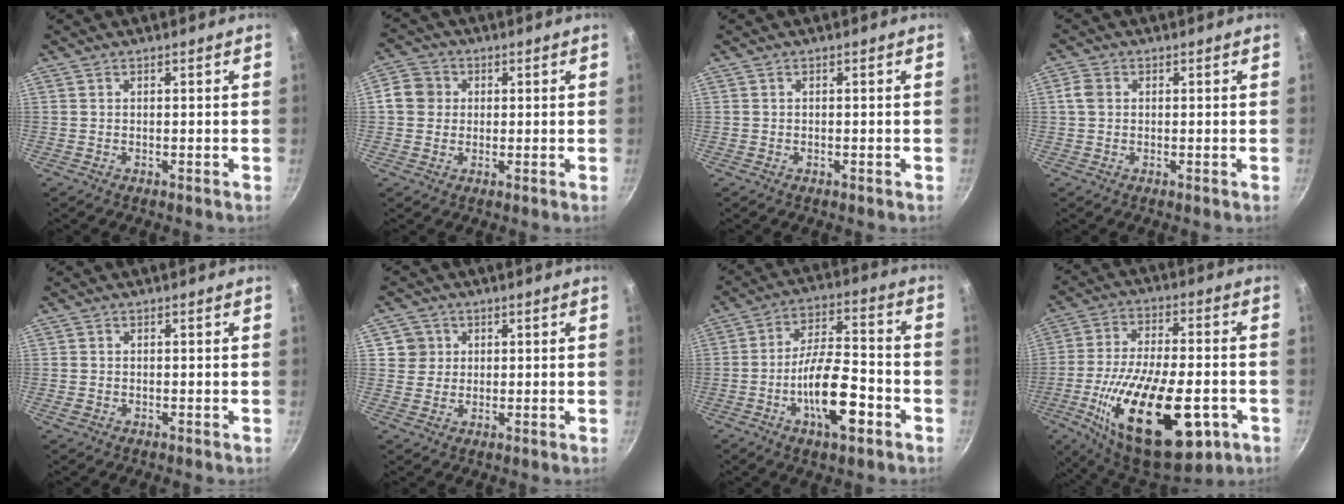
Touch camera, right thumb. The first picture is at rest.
{"total": 5.6, "force": [0.7, 5.2, 2.1], "torque": [-0.008, 0.005, -0.003]}
{"total": 0.0}
{"total": 3.0, "force": [0.4, 2.4, 1.7], "torque": [-0.027, 0.006, 0.003]}
{"total": 1.2, "force": [-0.5, 1.0, 0.5], "torque": [-0.010, 0.000, -0.010]}
{"total": 3.8, "force": [1.0, 3.7, 0.4], "torque": [0.023, 0.008, 0.011]}
{"total": 13.7, "force": [-5.3, 5.3, 11.4], "torque": [-0.182, 0.035, -0.095]}
{"total": 28.0, "force": [-9.4, 12.5, 23.2], "torque": [-0.387, 0.013, -0.142]}